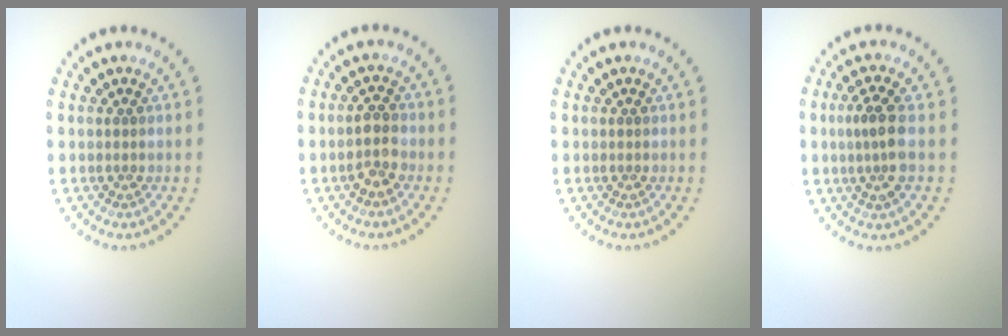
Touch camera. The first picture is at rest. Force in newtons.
{"total": 2.3, "press": 2.3, "slide": 0.6}
{"total": 0.0}
{"total": 2.8, "press": 2.5, "slide": 1.3}